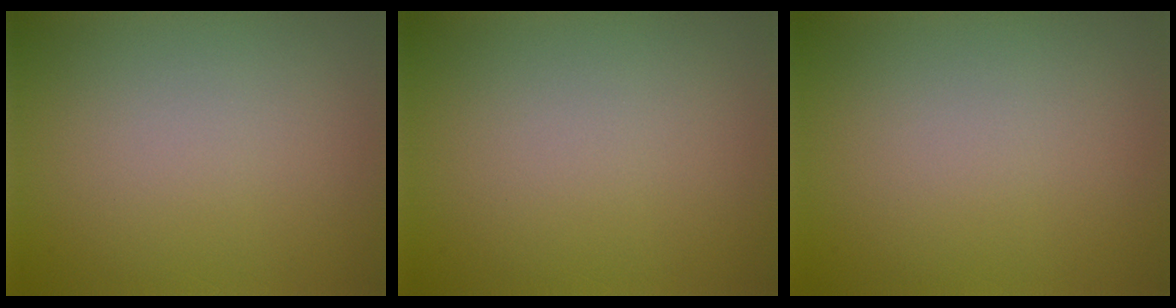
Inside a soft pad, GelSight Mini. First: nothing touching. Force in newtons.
{"total": 0.0}
{"total": 0.0}